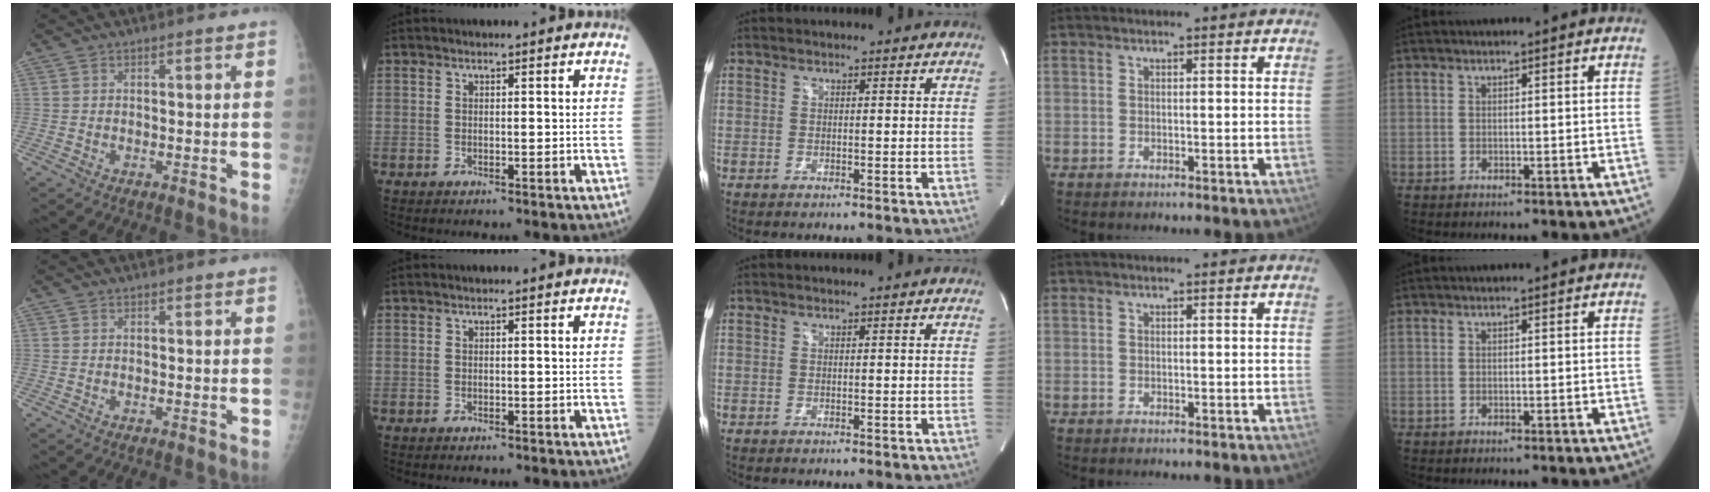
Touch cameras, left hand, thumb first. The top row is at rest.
{}